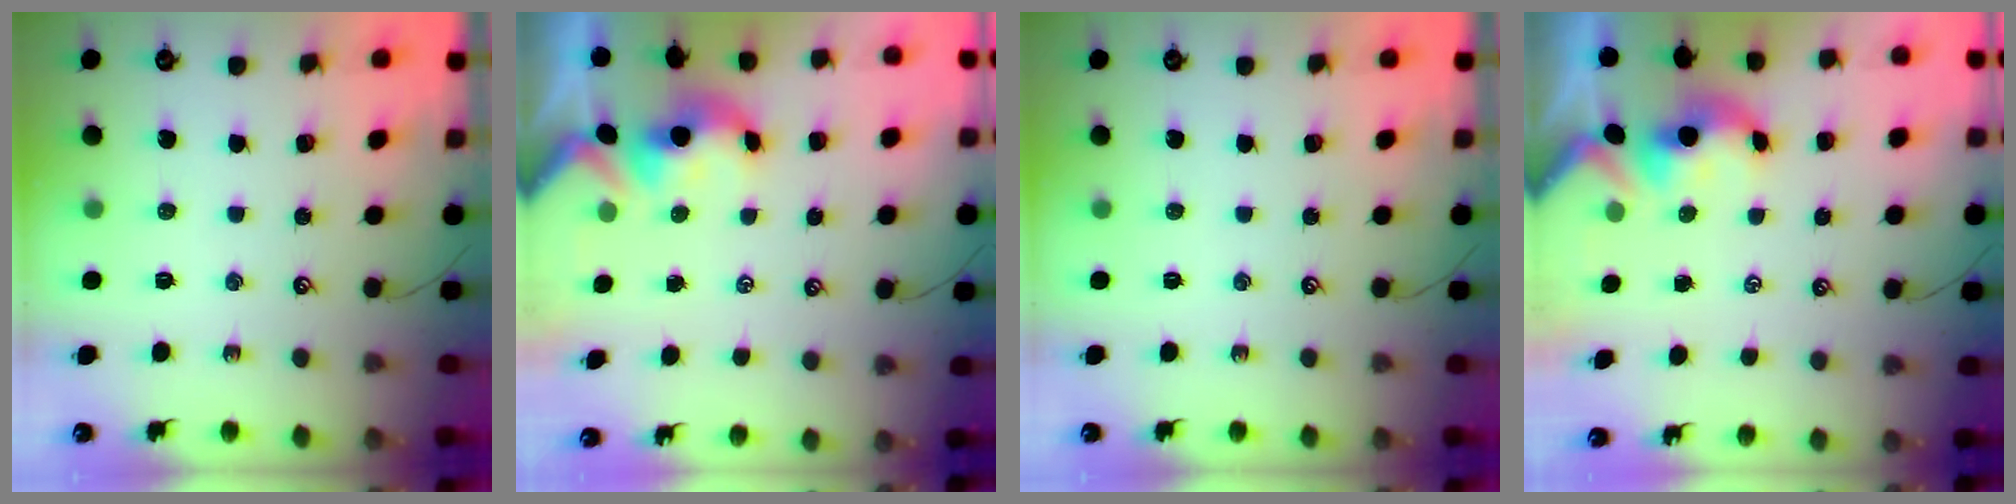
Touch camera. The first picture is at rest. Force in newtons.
{"total": 1.5, "press": 1.3, "slide": 0.7}
{"total": 0.0}
{"total": 1.1, "press": 0.8, "slide": 0.7}